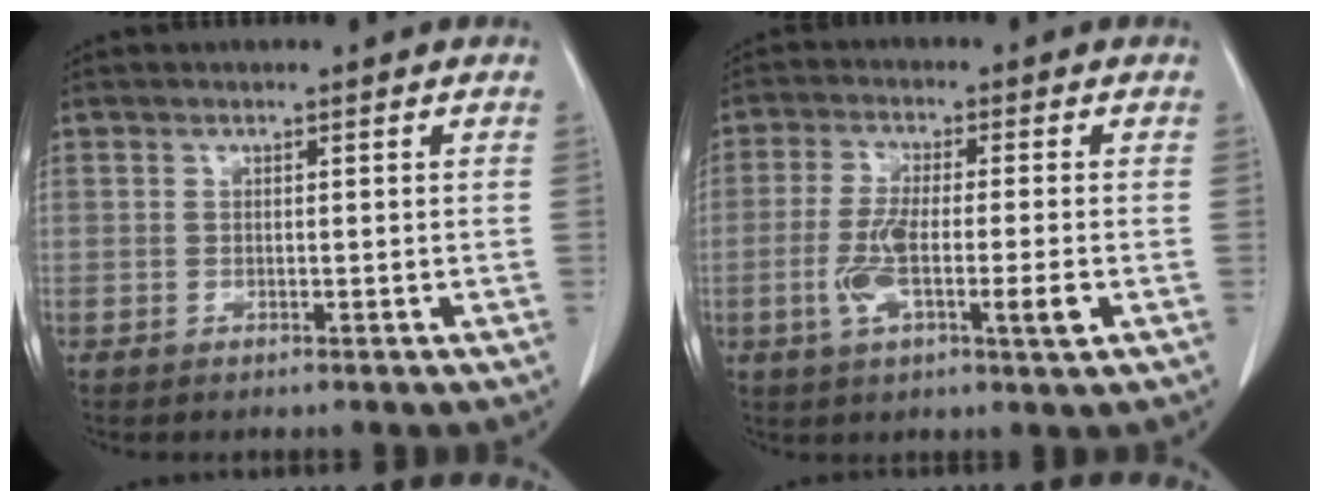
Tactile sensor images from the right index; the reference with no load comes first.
{"total": 8.4, "force": [-2.1, 1.1, 8.1], "torque": [-0.150, -0.003, -0.037]}